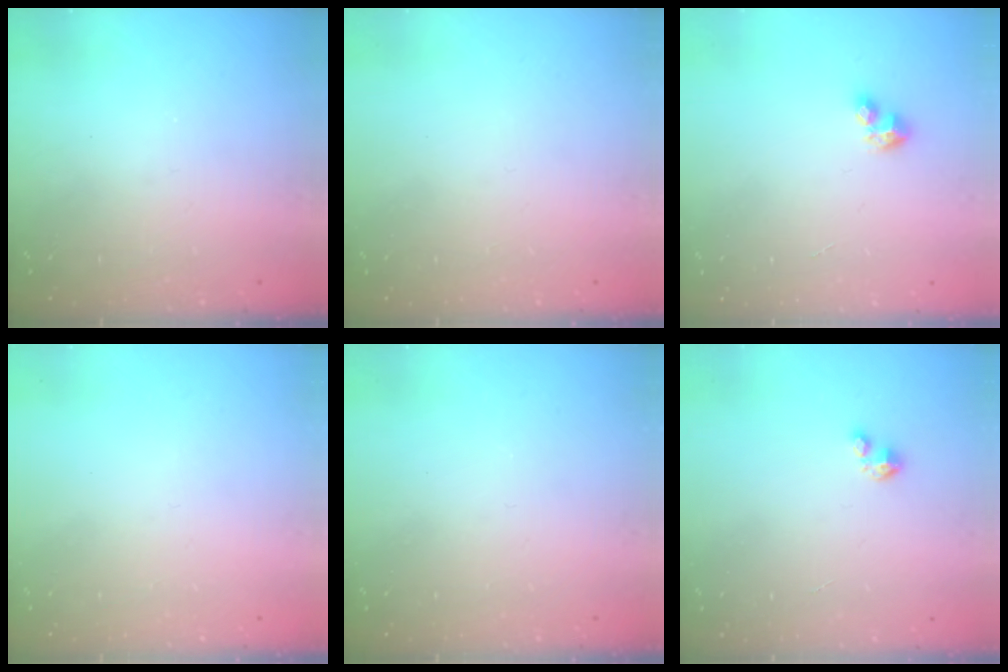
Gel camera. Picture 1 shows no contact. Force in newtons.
{"total": 0.0}
{"total": 2.8, "press": 2.8, "slide": 0.2}
{"total": 0.0}
{"total": 0.0}
{"total": 1.2, "press": 1.2, "slide": 0.2}